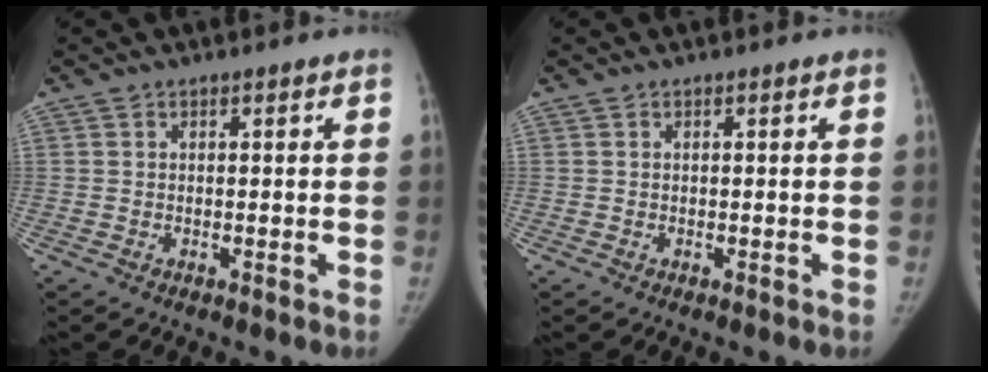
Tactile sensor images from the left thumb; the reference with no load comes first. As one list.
[{"total": 0.0}]